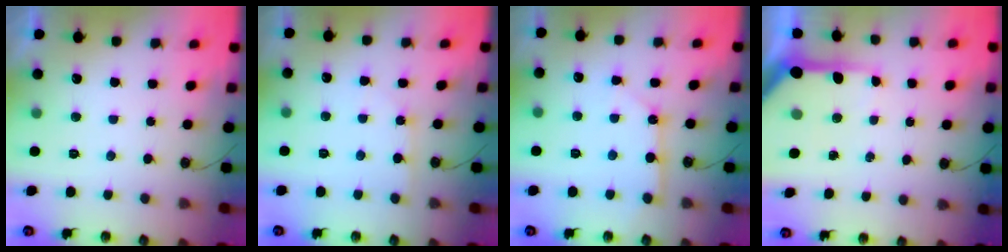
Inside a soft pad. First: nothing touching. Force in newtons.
{"total": 2.8, "press": 2.7, "slide": 0.4}
{"total": 2.2, "press": 2.2, "slide": 0.3}
{"total": 10.2, "press": 10.2, "slide": 1.2}